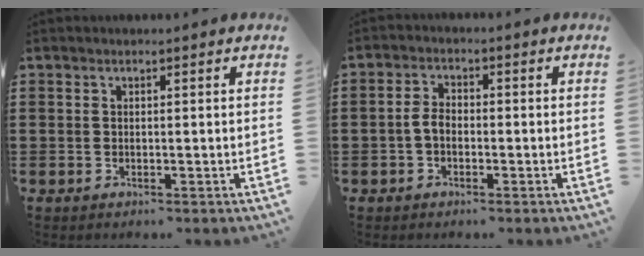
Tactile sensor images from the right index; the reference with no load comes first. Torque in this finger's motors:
{"motor_torque": [0.67, -0.37, 0.33, 0.09]}